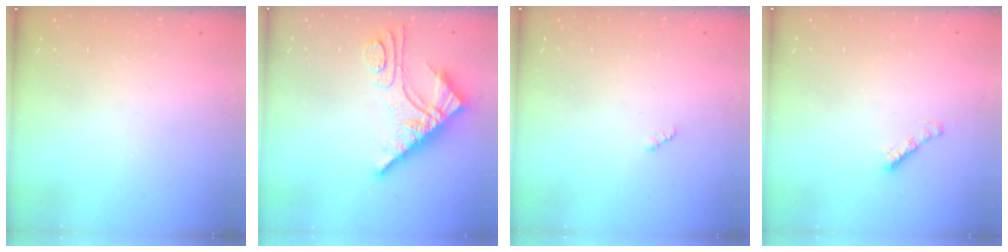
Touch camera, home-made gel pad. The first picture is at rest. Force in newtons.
{"total": 11.3, "press": 11.2, "slide": 1.2}
{"total": 2.1, "press": 2.1, "slide": 0.3}
{"total": 2.4, "press": 2.4, "slide": 0.4}